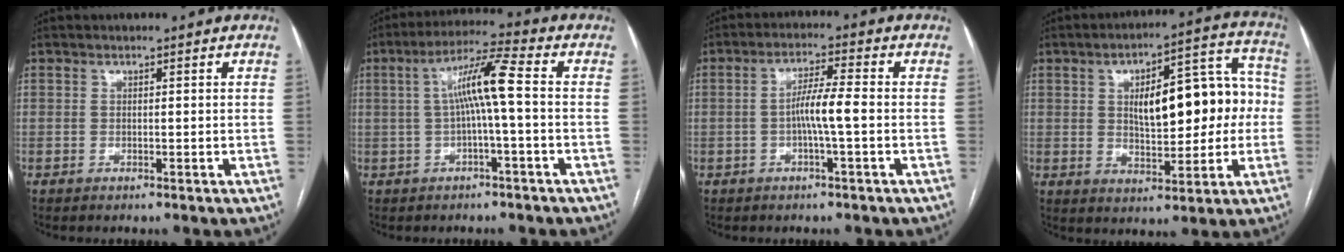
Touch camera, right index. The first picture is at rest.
{"total": 7.8, "force": [0.2, -0.1, 7.8], "torque": [-0.141, 0.023, 0.002]}
{"total": 5.2, "force": [-0.8, -0.1, 5.1], "torque": [-0.097, 0.007, -0.017]}
{"total": 15.3, "force": [1.1, 6.0, 14.0], "torque": [-0.192, 0.042, 0.026]}